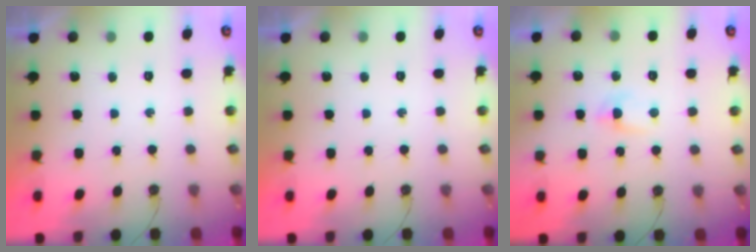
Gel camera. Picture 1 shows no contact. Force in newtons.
{"total": 0.0}
{"total": 2.5, "press": 2.5, "slide": 0.4}